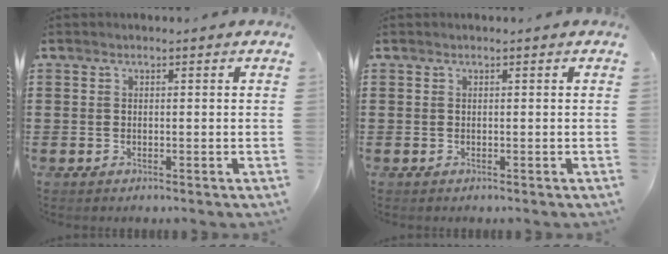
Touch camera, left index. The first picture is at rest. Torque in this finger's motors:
{"motor_torque": [0.00, 0.00, 0.00, 0.00]}